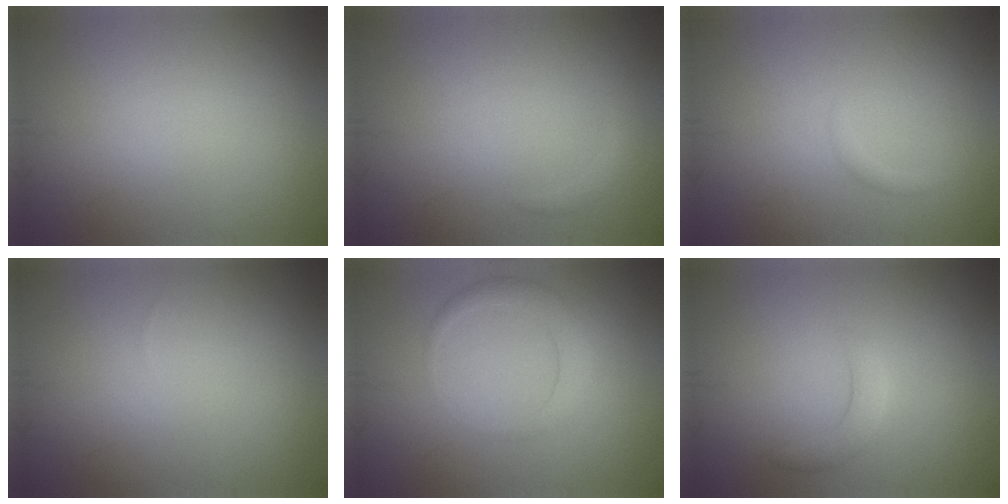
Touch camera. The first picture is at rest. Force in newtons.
{"total": 0.9, "press": 0.9, "slide": 0.0}
{"total": 0.6, "press": 0.6, "slide": 0.1}
{"total": 0.0}
{"total": 2.3, "press": 2.3, "slide": 0.1}
{"total": 1.8, "press": 1.8, "slide": 0.1}